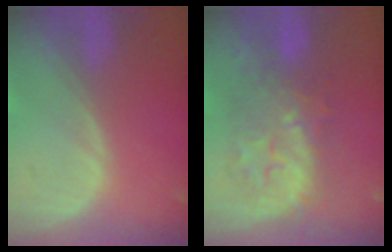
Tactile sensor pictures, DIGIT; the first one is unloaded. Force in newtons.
{"total": 8.3, "press": 8.3, "slide": 0.1}